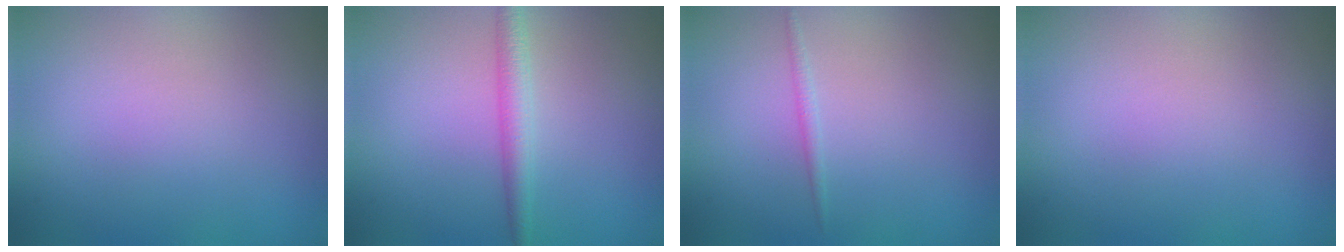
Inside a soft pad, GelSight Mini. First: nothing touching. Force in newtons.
{"total": 2.3, "press": 2.3, "slide": 0.0}
{"total": 0.7, "press": 0.7, "slide": 0.0}
{"total": 0.0}